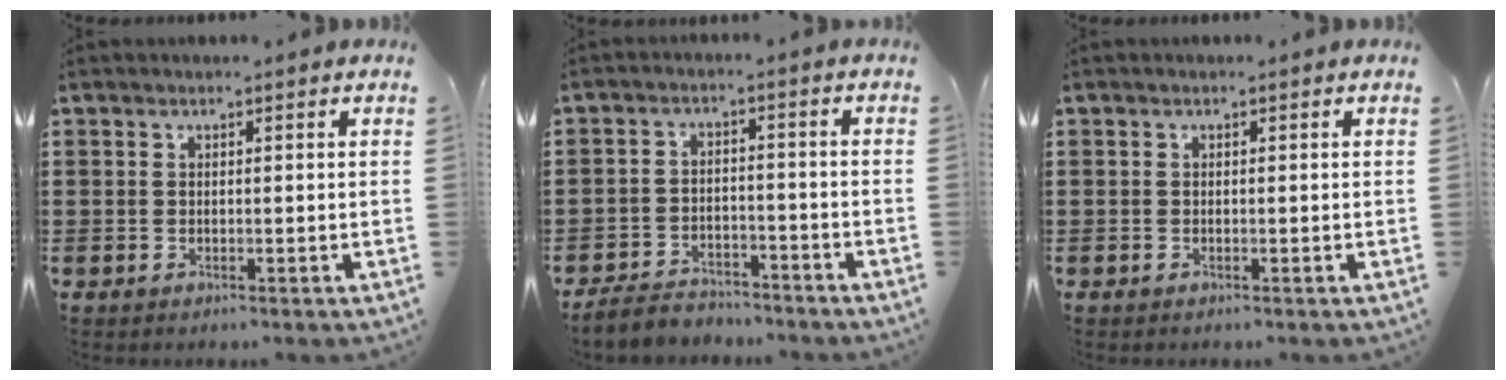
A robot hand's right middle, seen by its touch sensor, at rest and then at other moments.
{"total": 3.9, "force": [-3.7, 1.0, 0.3], "torque": [-0.008, 0.007, -0.078]}
{"total": 0.0}